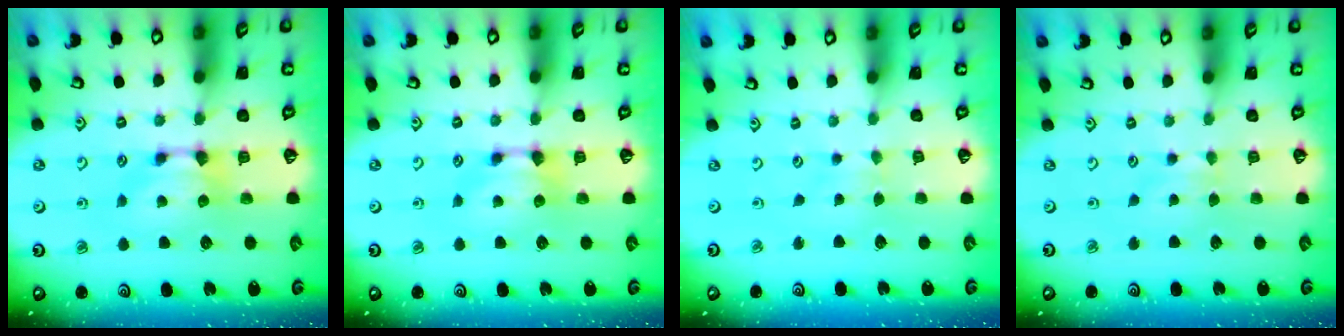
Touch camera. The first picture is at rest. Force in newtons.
{"total": 0.0}
{"total": 2.4, "press": 2.4, "slide": 0.1}
{"total": 2.4, "press": 2.3, "slide": 0.5}